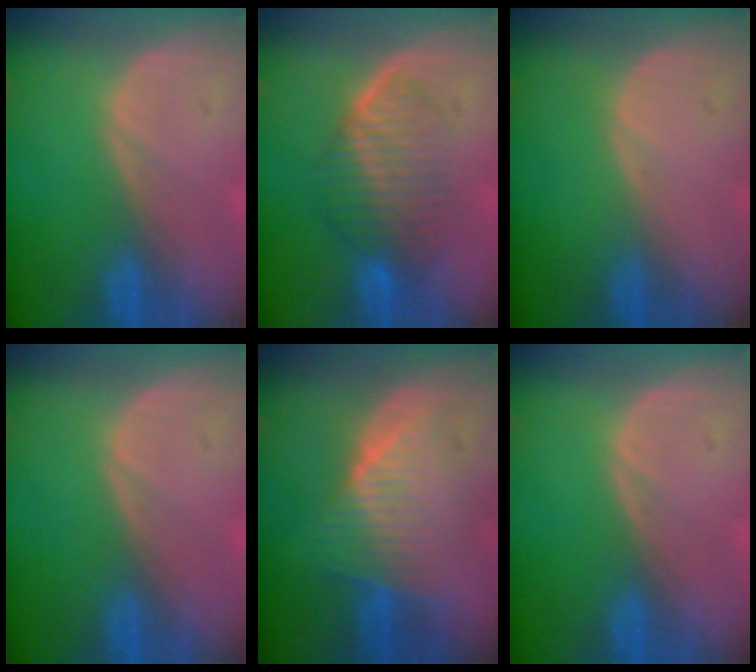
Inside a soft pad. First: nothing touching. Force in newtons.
{"total": 6.8, "press": 6.5, "slide": 1.8}
{"total": 0.0}
{"total": 0.0}
{"total": 7.9, "press": 7.0, "slide": 3.6}
{"total": 0.0}